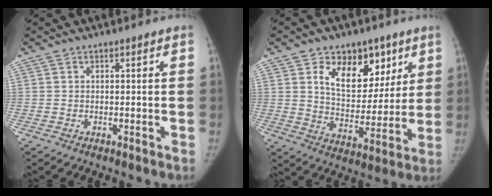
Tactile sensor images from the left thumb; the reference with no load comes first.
{"total": 15.4, "force": [7.2, 10.2, 9.1], "torque": [-0.090, -0.038, 0.125]}